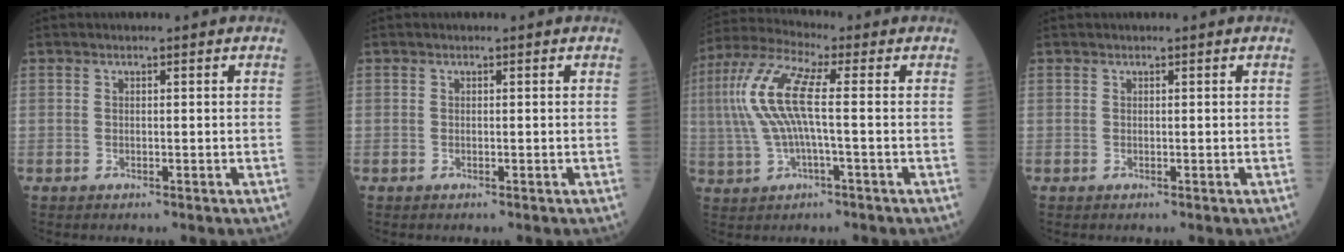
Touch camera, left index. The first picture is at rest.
{"total": 0.0}
{"total": 10.0, "force": [0.6, 1.6, 9.8], "torque": [-0.228, 0.028, 0.006]}
{"total": 0.0}